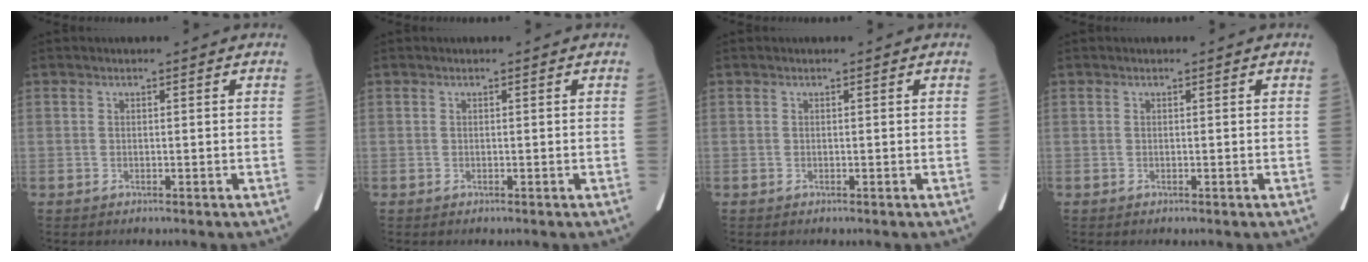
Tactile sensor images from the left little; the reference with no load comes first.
{"total": 0.0}
{"total": 0.0}
{"total": 0.0}